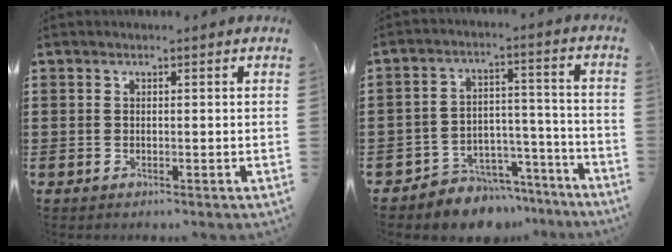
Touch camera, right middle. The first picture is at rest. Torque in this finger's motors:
{"motor_torque": [1.25, -0.89, 0.09, 0.06]}